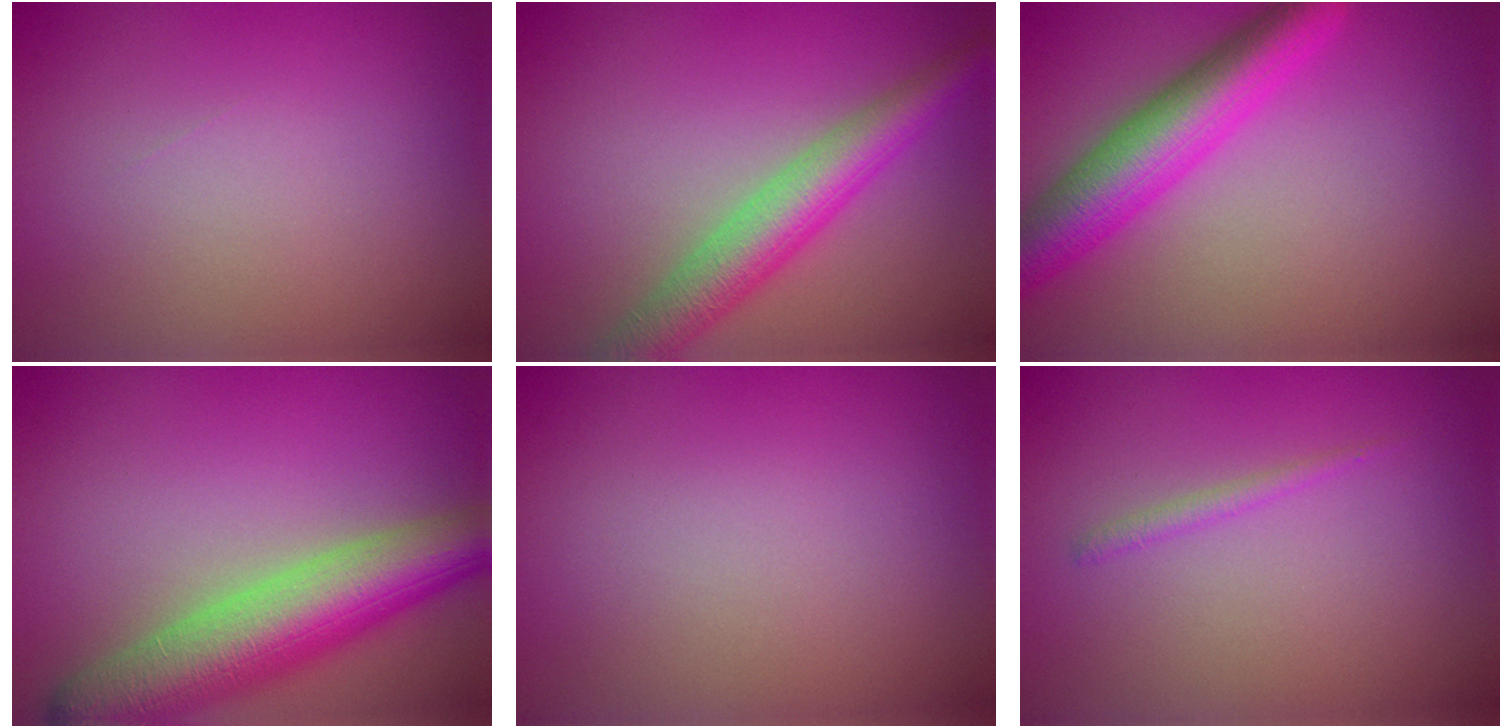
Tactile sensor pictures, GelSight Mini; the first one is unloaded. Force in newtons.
{"total": 5.2, "press": 5.2, "slide": 0.1}
{"total": 6.5, "press": 6.5, "slide": 0.3}
{"total": 8.5, "press": 8.5, "slide": 0.4}
{"total": 0.0}
{"total": 0.9, "press": 0.9, "slide": 0.1}